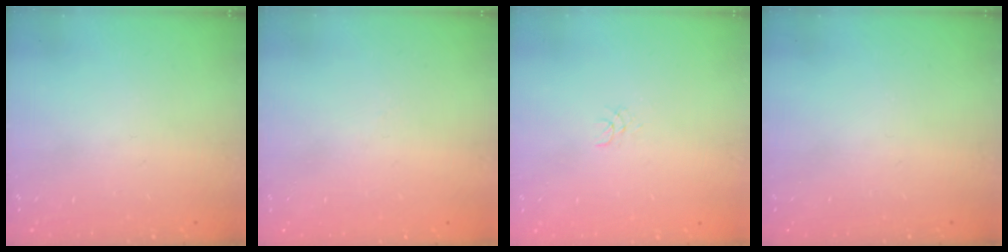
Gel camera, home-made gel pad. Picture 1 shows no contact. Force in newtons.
{"total": 1.8, "press": 1.6, "slide": 0.6}
{"total": 1.1, "press": 1.1, "slide": 0.1}
{"total": 0.0}